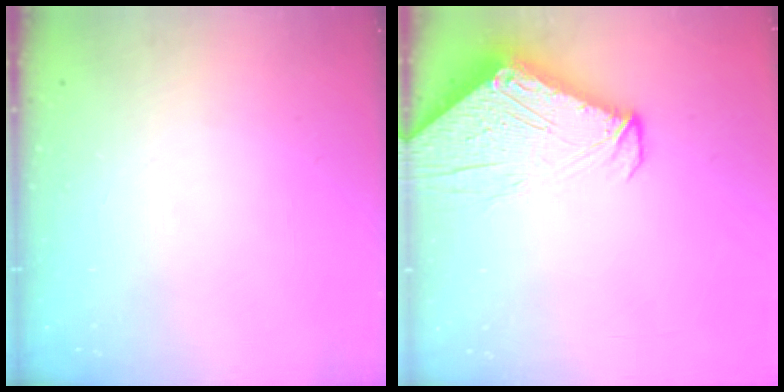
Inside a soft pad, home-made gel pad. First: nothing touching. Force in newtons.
{"total": 9.6, "press": 9.6, "slide": 1.1}